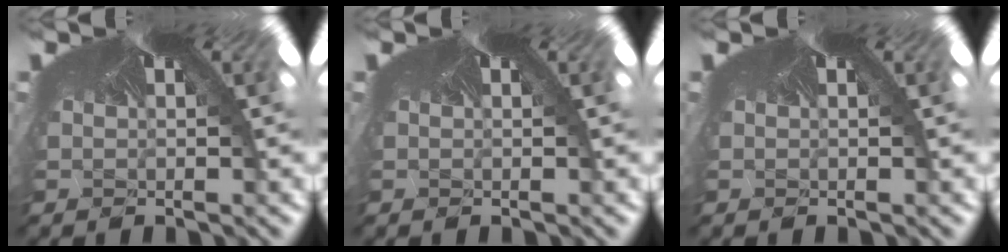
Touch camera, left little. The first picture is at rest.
{"total": 0.0}
{"total": 0.0}